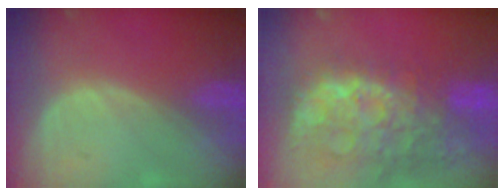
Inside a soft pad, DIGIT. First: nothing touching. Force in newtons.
{"total": 14.9, "press": 12.1, "slide": 8.7}